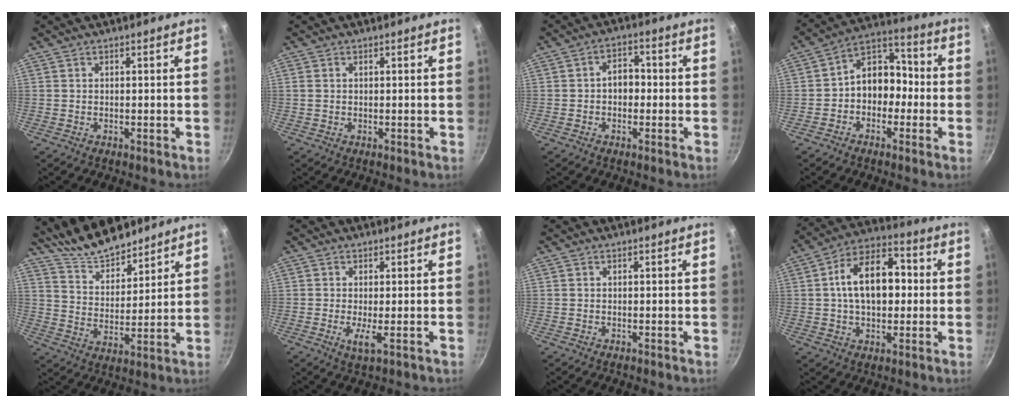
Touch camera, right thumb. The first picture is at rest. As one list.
[{"total": 0.8, "force": [0.1, 0.7, 0.5], "torque": [-0.009, 0.003, 0.002]}, {"total": 4.5, "force": [-0.5, 3.3, 3.0], "torque": [-0.016, 0.015, -0.013]}, {"total": 10.0, "force": [-1.8, 7.7, 6.1], "torque": [-0.039, 0.054, -0.047]}, {"total": 11.6, "force": [10.1, 4.0, 4.1], "torque": [-0.044, -0.071, 0.181]}, {"total": 2.9, "force": [-0.6, 0.5, 2.8], "torque": [-0.060, -0.010, -0.008]}, {"total": 0.0}, {"total": 15.1, "force": [1.1, 9.5, 11.6], "torque": [-0.151, 0.030, 0.004]}]